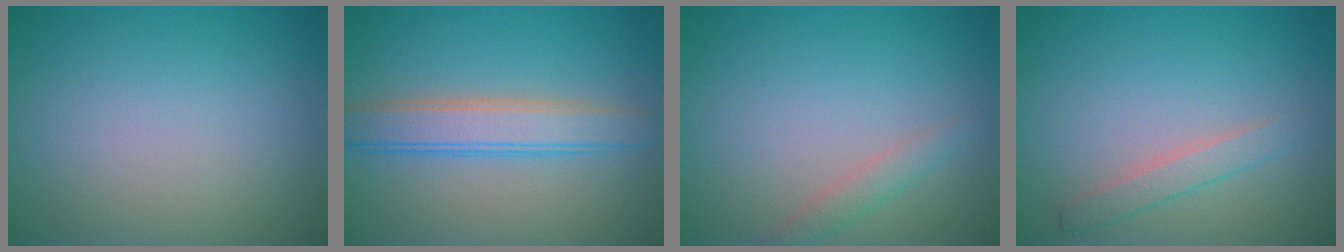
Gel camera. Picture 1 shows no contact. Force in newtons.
{"total": 4.2, "press": 4.2, "slide": 0.2}
{"total": 1.5, "press": 1.5, "slide": 0.1}
{"total": 1.7, "press": 1.7, "slide": 0.1}